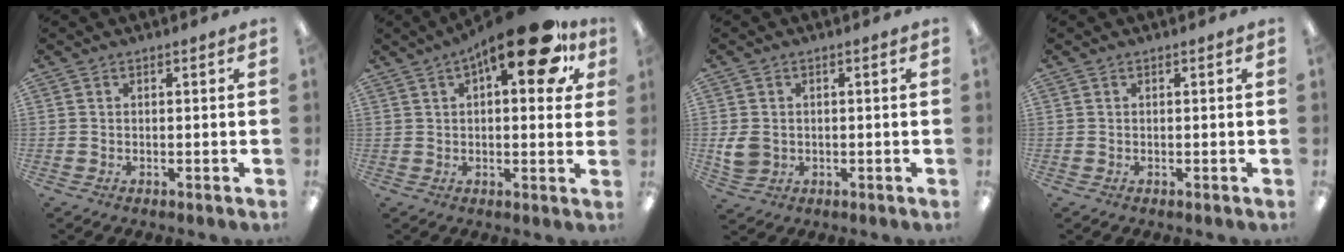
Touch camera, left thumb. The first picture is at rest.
{"total": 17.6, "force": [8.7, 6.0, 14.1], "torque": [-0.190, -0.037, 0.129]}
{"total": 4.5, "force": [0.5, 3.7, 2.6], "torque": [-0.053, 0.000, 0.008]}
{"total": 0.5, "force": [0.2, 0.1, 0.5], "torque": [-0.010, 0.001, 0.004]}